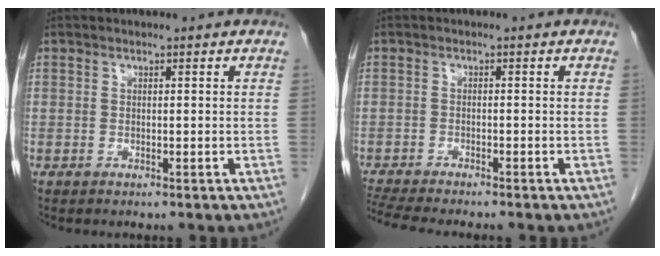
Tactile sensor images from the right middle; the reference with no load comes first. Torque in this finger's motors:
{"motor_torque": [0.04, -0.02, 0.05, 0.04]}